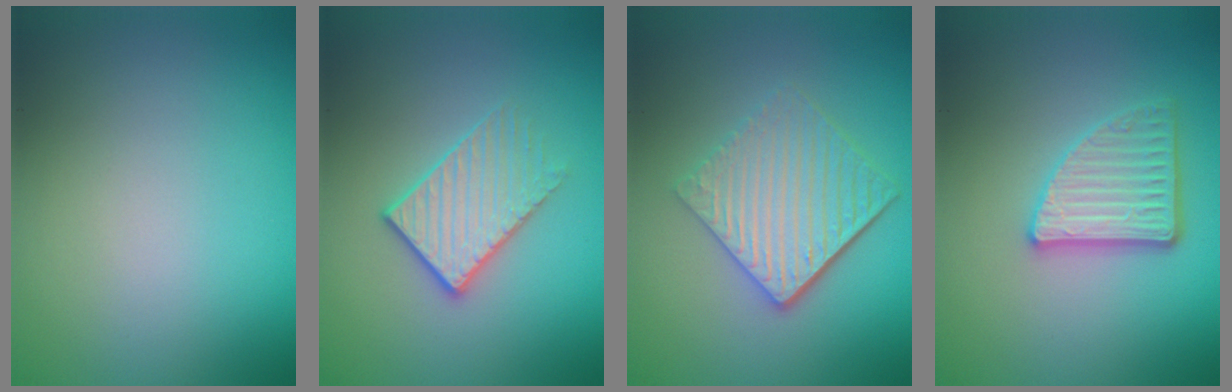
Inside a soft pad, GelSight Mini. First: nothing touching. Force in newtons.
{"total": 3.1, "press": 2.8, "slide": 1.3}
{"total": 5.6, "press": 3.9, "slide": 4.1}
{"total": 3.9, "press": 3.3, "slide": 2.1}